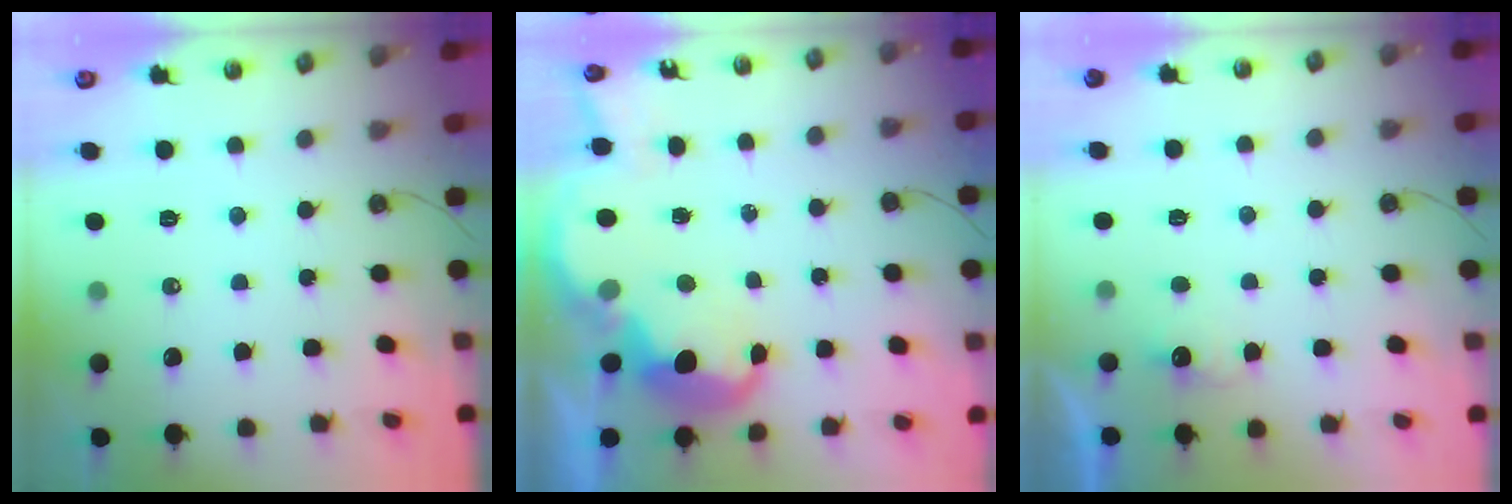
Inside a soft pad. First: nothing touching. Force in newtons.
{"total": 7.9, "press": 7.9, "slide": 0.6}
{"total": 2.1, "press": 1.9, "slide": 0.8}